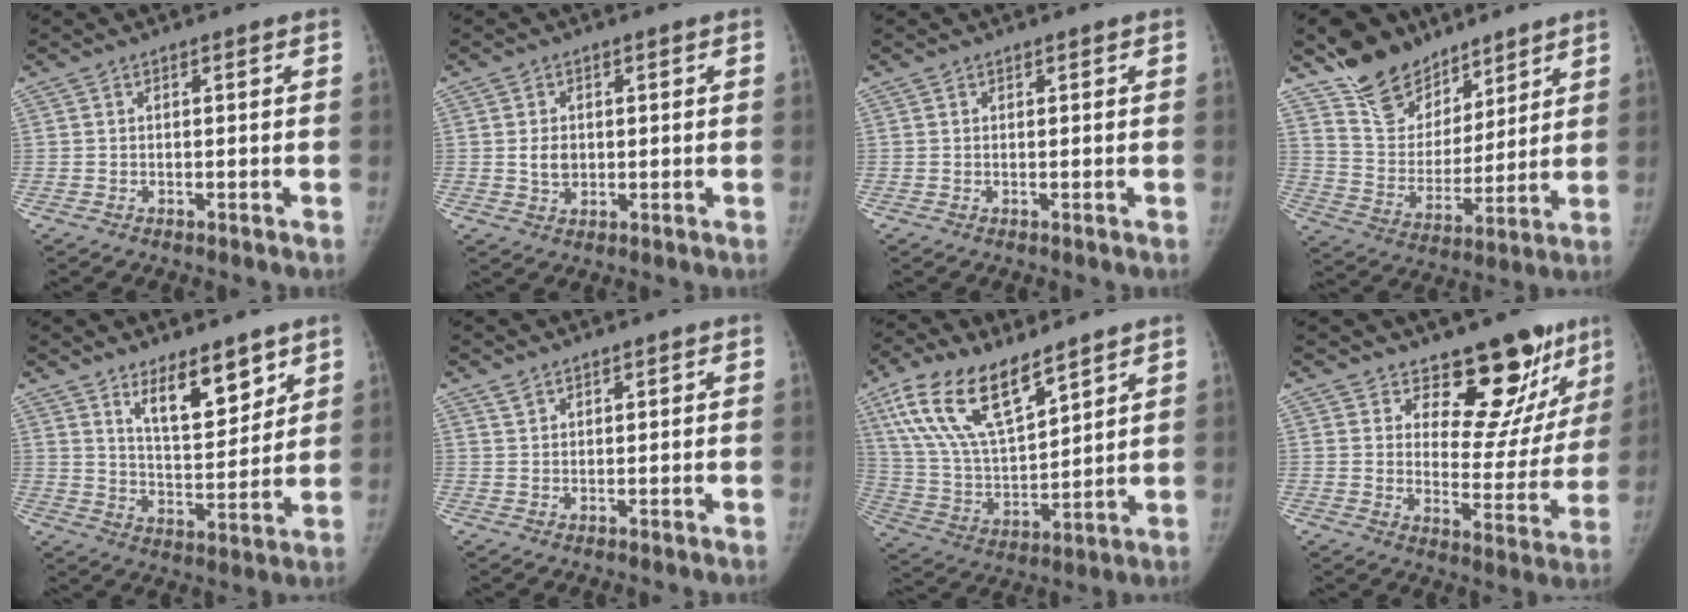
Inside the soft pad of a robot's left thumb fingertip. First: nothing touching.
{"total": 3.7, "force": [0.3, 3.0, 2.1], "torque": [-0.022, -0.003, 0.011]}
{"total": 0.0}
{"total": 17.2, "force": [12.8, 10.1, 5.5], "torque": [-0.042, -0.069, 0.232]}
{"total": 11.3, "force": [7.5, 4.4, 7.3], "torque": [-0.086, -0.062, 0.130]}
{"total": 1.7, "force": [1.4, 0.9, 0.4], "torque": [0.002, -0.003, 0.026]}
{"total": 18.8, "force": [11.4, 7.9, 12.7], "torque": [-0.224, -0.043, 0.226]}
{"total": 16.0, "force": [12.2, 7.2, 7.3], "torque": [-0.035, -0.107, 0.163]}